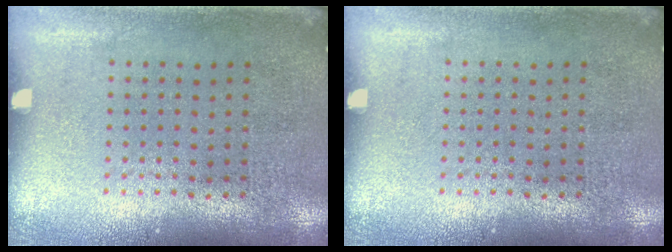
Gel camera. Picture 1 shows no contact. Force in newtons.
{"total": 0.0}